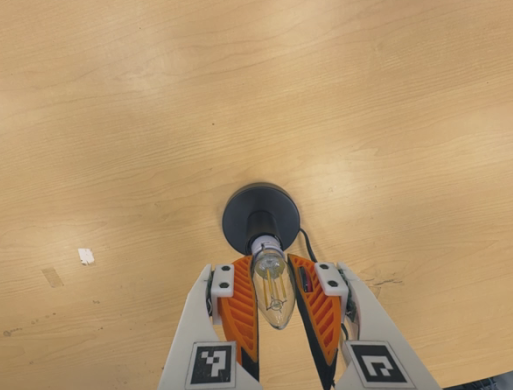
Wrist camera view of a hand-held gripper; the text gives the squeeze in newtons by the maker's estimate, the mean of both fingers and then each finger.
{"total": 15.6, "left": 16.7, "right": 14.5}